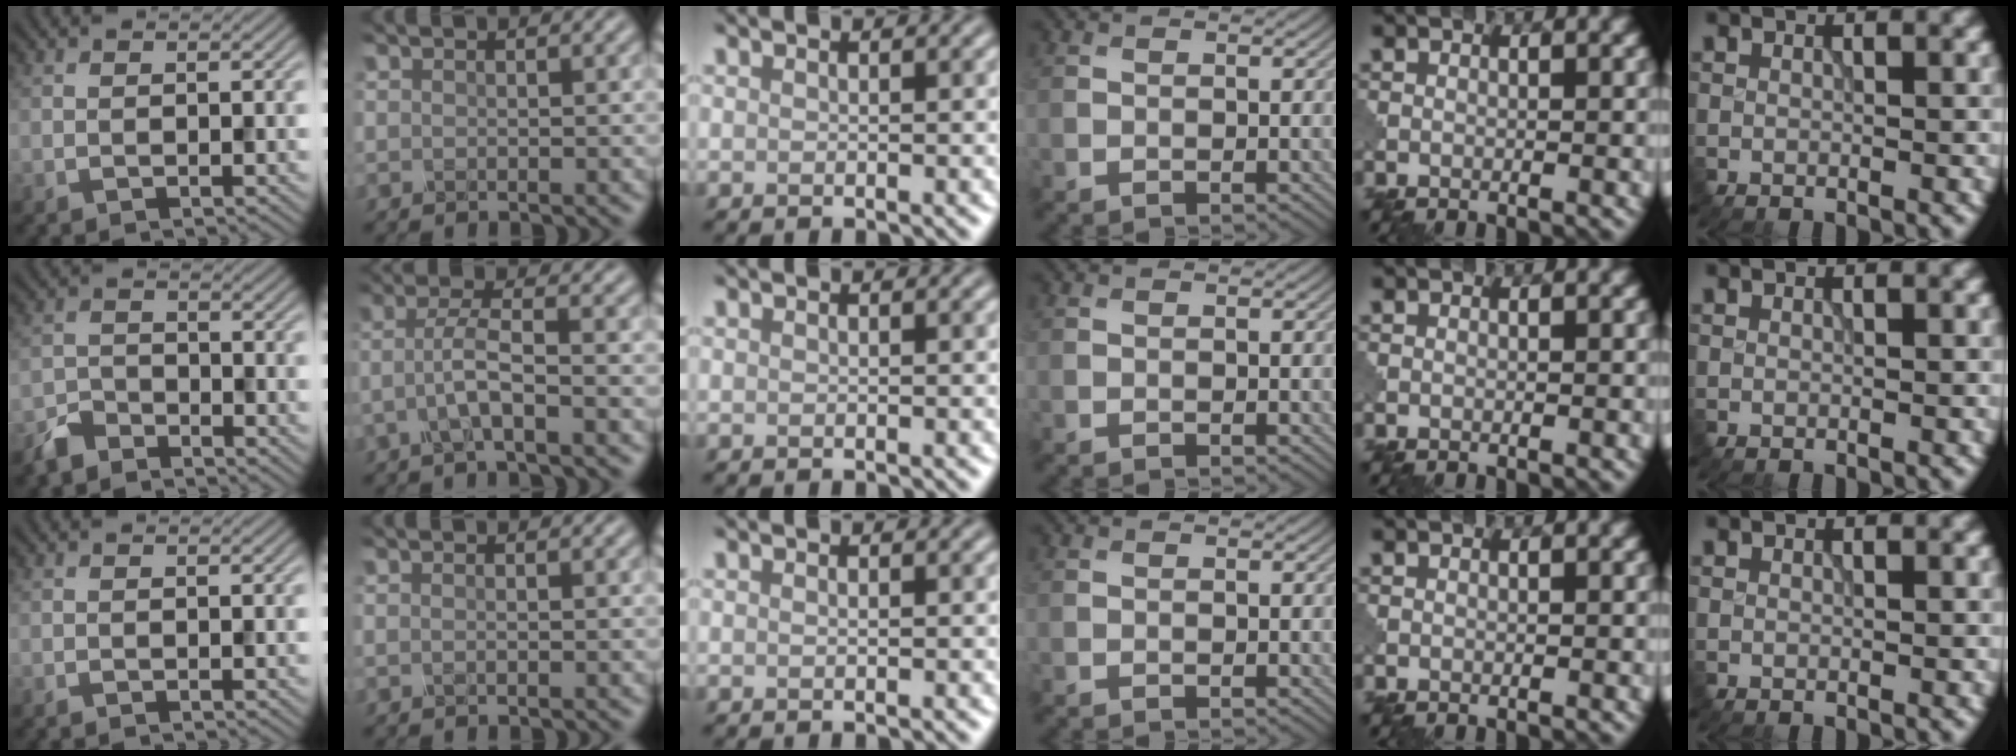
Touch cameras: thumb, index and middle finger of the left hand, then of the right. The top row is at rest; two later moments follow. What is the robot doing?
{"motion": "squeeze", "object": "clothespin"}